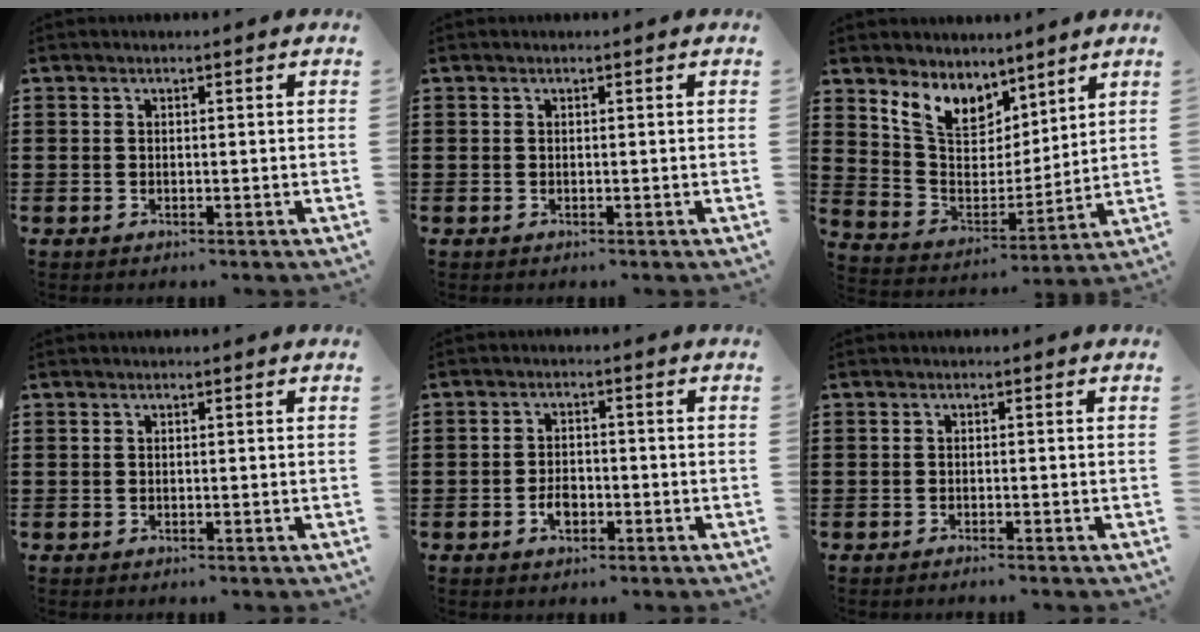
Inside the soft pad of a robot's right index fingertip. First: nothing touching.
{"total": 0.0}
{"total": 8.0, "force": [6.2, 4.6, 2.2], "torque": [-0.084, -0.027, 0.118]}
{"total": 0.0}
{"total": 2.8, "force": [-1.3, 1.7, 1.9], "torque": [-0.037, 0.001, -0.024]}
{"total": 0.7, "force": [-0.7, 0.0, 0.3], "torque": [-0.006, -0.002, -0.014]}